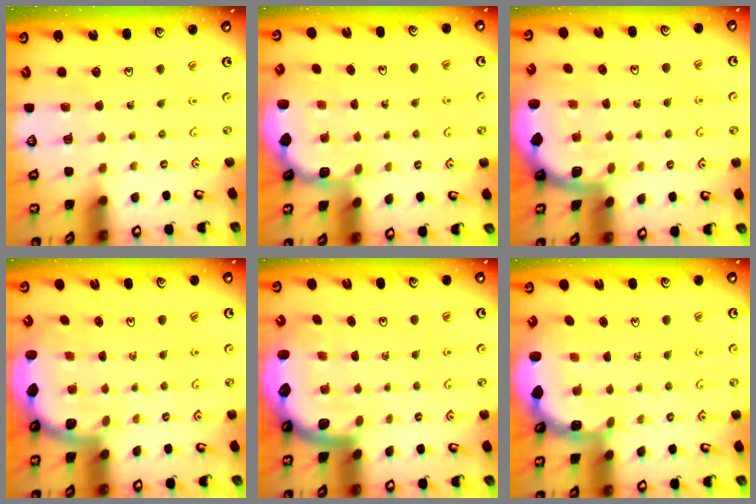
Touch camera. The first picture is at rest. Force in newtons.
{"total": 1.9, "press": 1.8, "slide": 0.8}
{"total": 1.6, "press": 1.6, "slide": 0.1}
{"total": 2.6, "press": 2.5, "slide": 0.6}
{"total": 2.8, "press": 2.8, "slide": 0.5}
{"total": 3.8, "press": 3.2, "slide": 2.1}